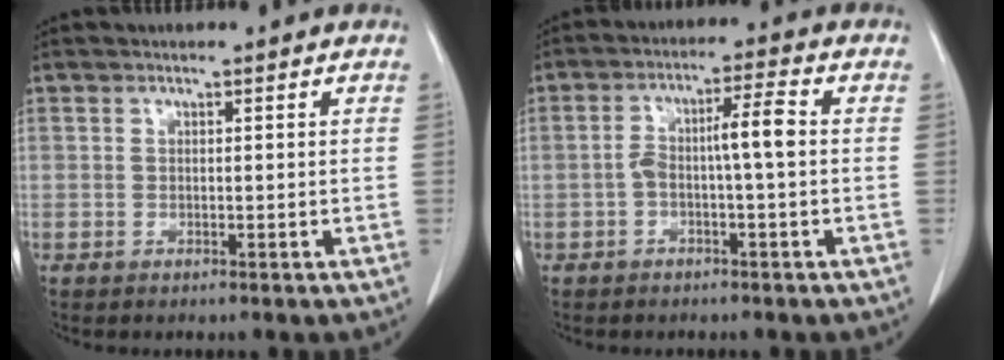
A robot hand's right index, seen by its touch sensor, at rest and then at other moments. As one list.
[{"total": 5.7, "force": [-0.6, 0.5, 5.6], "torque": [-0.102, 0.023, -0.009]}]